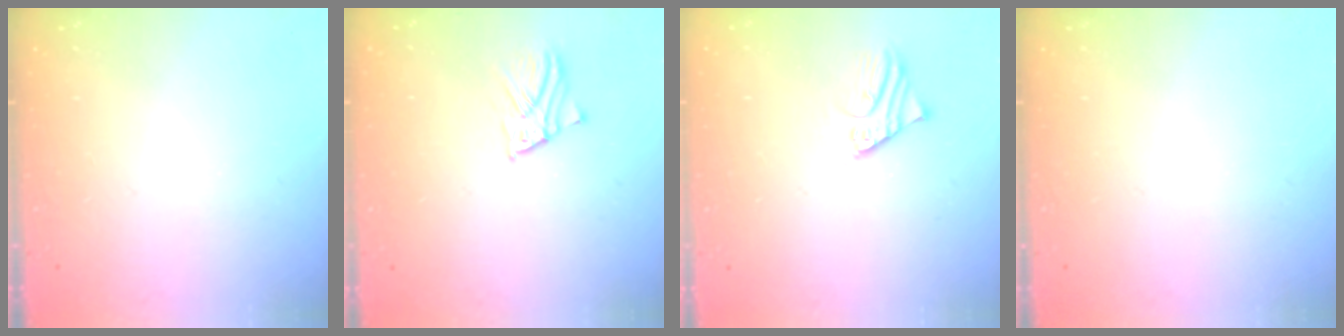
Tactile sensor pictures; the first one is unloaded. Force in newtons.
{"total": 3.9, "press": 3.9, "slide": 0.2}
{"total": 2.3, "press": 2.3, "slide": 0.2}
{"total": 0.0}